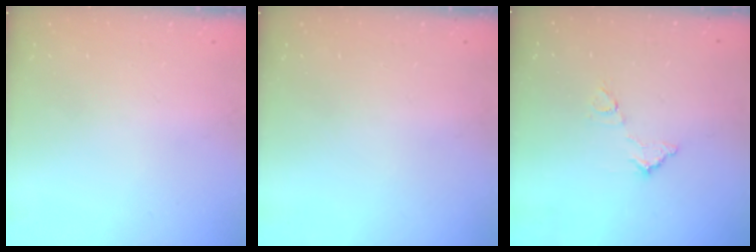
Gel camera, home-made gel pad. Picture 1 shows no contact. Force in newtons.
{"total": 0.0}
{"total": 7.0, "press": 7.0, "slide": 0.3}